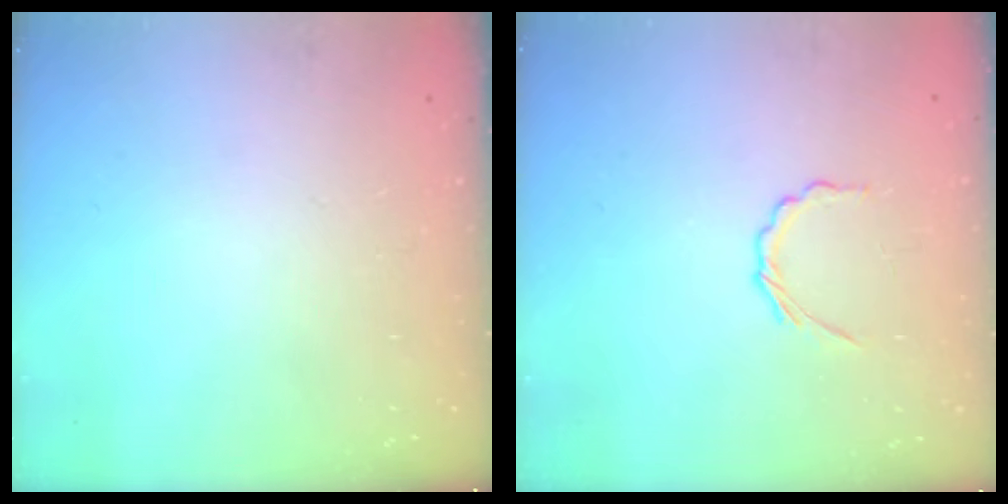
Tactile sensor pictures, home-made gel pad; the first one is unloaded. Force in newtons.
{"total": 2.4, "press": 2.3, "slide": 0.9}